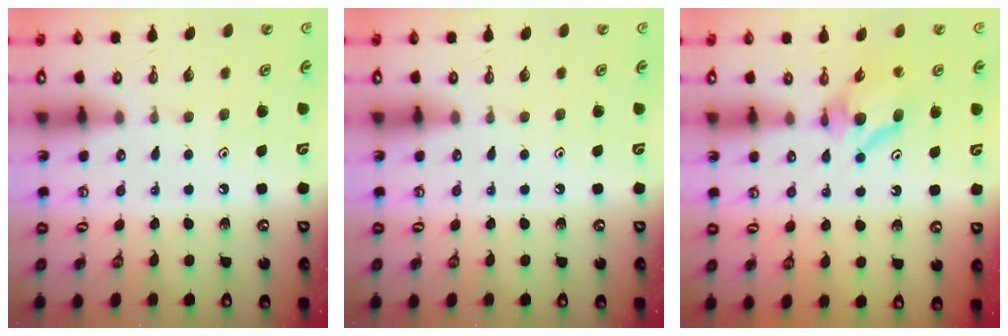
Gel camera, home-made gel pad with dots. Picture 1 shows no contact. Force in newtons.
{"total": 0.0}
{"total": 7.9, "press": 7.9, "slide": 0.2}